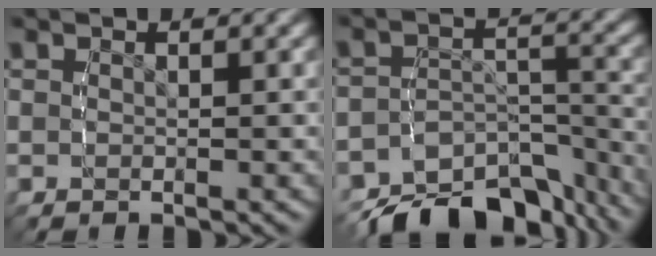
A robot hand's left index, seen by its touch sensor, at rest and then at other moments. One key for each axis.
{"total": 11.3, "fx": -9.2, "fy": 4.6, "fz": 4.5, "tx": -0.054, "ty": -0.020, "tz": -0.140}